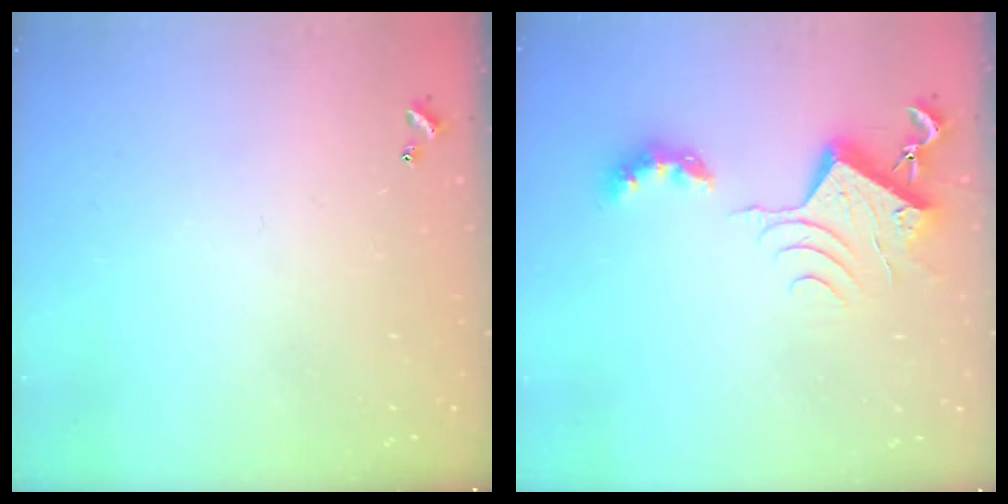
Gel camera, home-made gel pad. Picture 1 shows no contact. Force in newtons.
{"total": 9.5, "press": 9.4, "slide": 1.1}